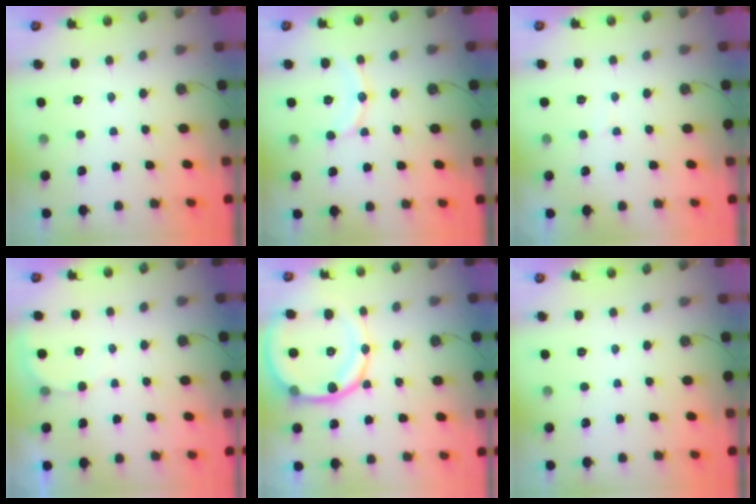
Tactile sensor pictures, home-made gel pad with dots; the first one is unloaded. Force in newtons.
{"total": 10.8, "press": 10.4, "slide": 3.0}
{"total": 4.1, "press": 4.0, "slide": 0.9}
{"total": 2.2, "press": 2.2, "slide": 0.2}
{"total": 16.6, "press": 16.3, "slide": 3.2}
{"total": 0.0}